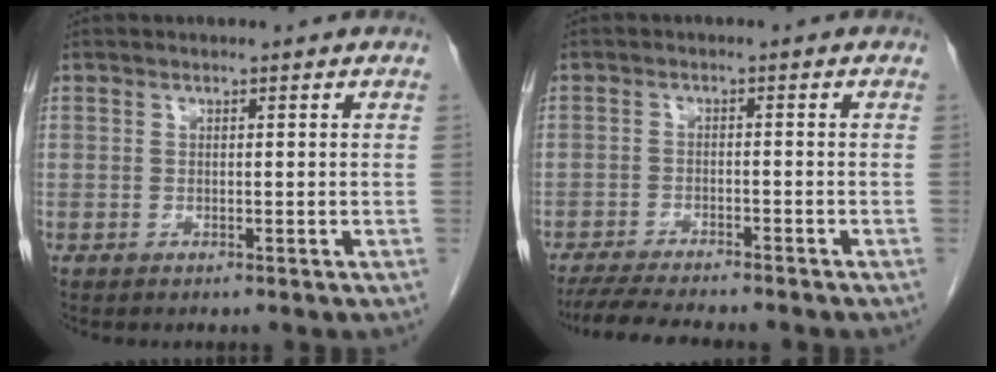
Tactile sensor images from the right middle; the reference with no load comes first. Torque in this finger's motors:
{"motor_torque": [1.08, -1.06, 0.08, 0.05]}